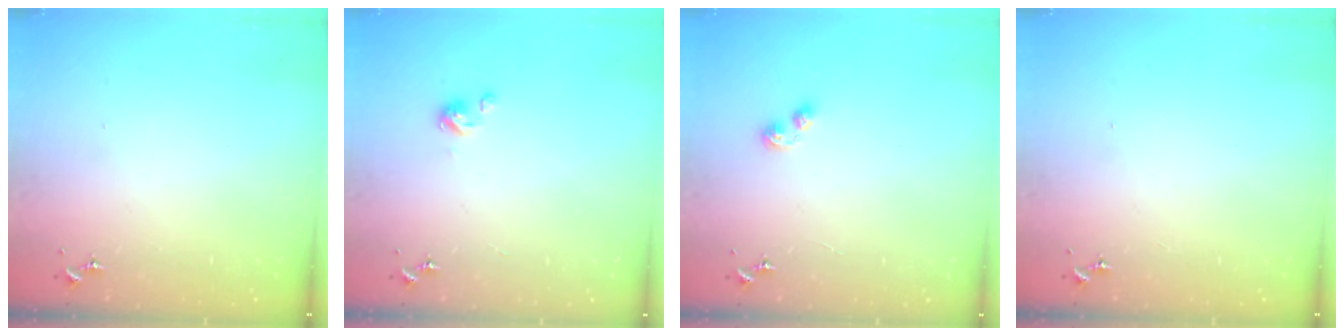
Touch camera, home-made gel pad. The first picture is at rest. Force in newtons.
{"total": 2.7, "press": 2.7, "slide": 0.3}
{"total": 4.8, "press": 4.8, "slide": 0.5}
{"total": 0.0}